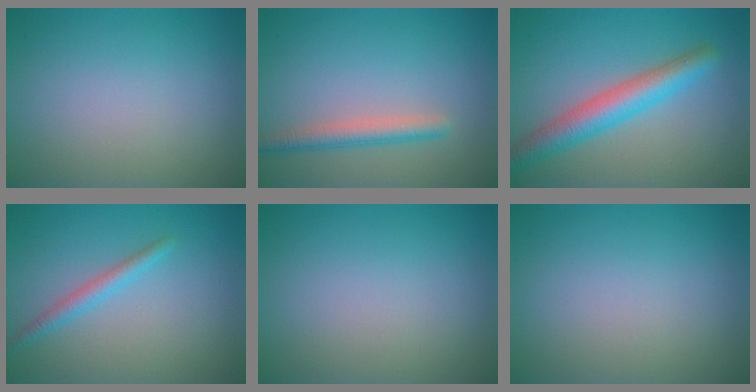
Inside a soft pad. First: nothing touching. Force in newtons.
{"total": 2.6, "press": 2.6, "slide": 0.1}
{"total": 4.9, "press": 4.9, "slide": 0.2}
{"total": 1.8, "press": 1.8, "slide": 0.1}
{"total": 0.0}
{"total": 0.0}